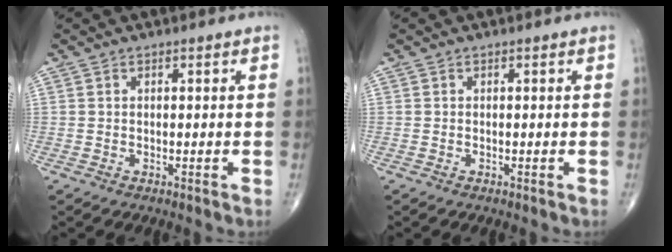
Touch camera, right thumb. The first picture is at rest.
{"total": 0.0}